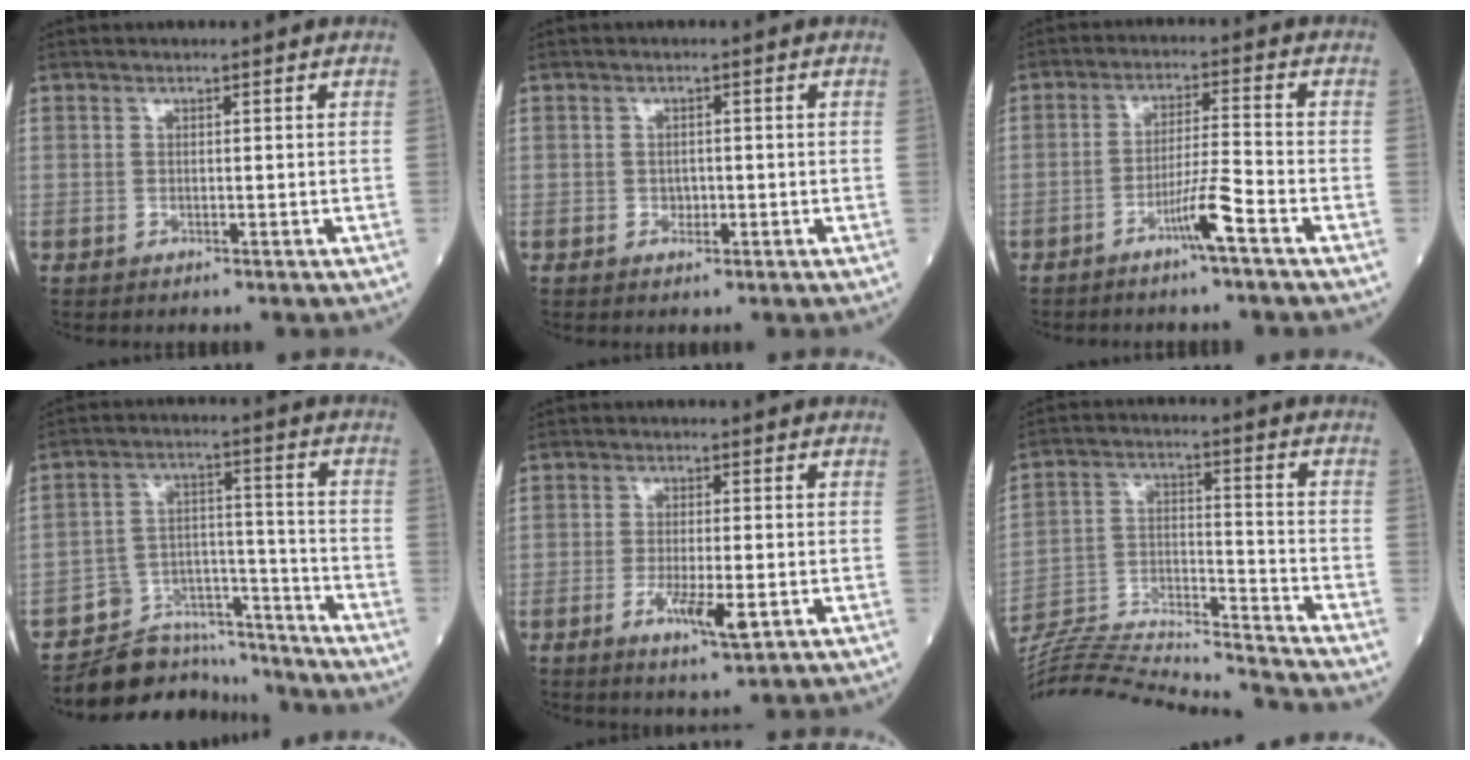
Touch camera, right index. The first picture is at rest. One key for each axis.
{"total": 1.4, "fx": -0.3, "fy": 1.1, "fz": 0.8, "tx": -0.015, "ty": 0.003, "tz": 0.002}
{"total": 5.5, "fx": -3.2, "fy": -0.7, "fz": 4.4, "tx": -0.084, "ty": 0.000, "tz": -0.059}
{"total": 11.2, "fx": -10.4, "fy": 4.0, "fz": 0.5, "tx": 0.005, "ty": 0.056, "tz": -0.172}
{"total": 5.6, "fx": -1.9, "fy": 1.2, "fz": 5.1, "tx": -0.093, "ty": -0.008, "tz": -0.029}
{"total": 23.4, "fx": -22.4, "fy": 0.1, "fz": 7.0, "tx": -0.155, "ty": -0.010, "tz": -0.357}